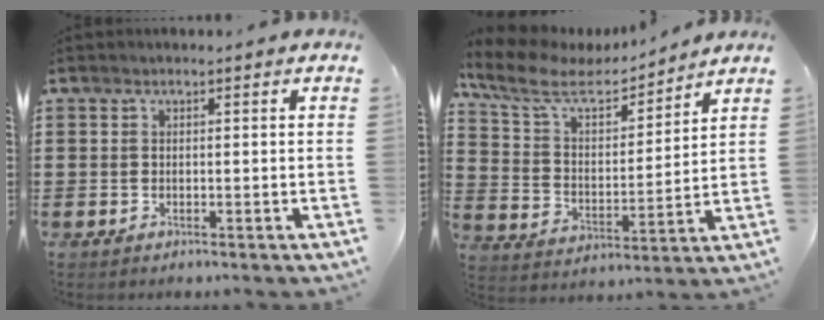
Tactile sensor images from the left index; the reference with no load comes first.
{"total": 8.5, "force": [6.9, 3.0, 3.9], "torque": [-0.107, -0.033, 0.118]}